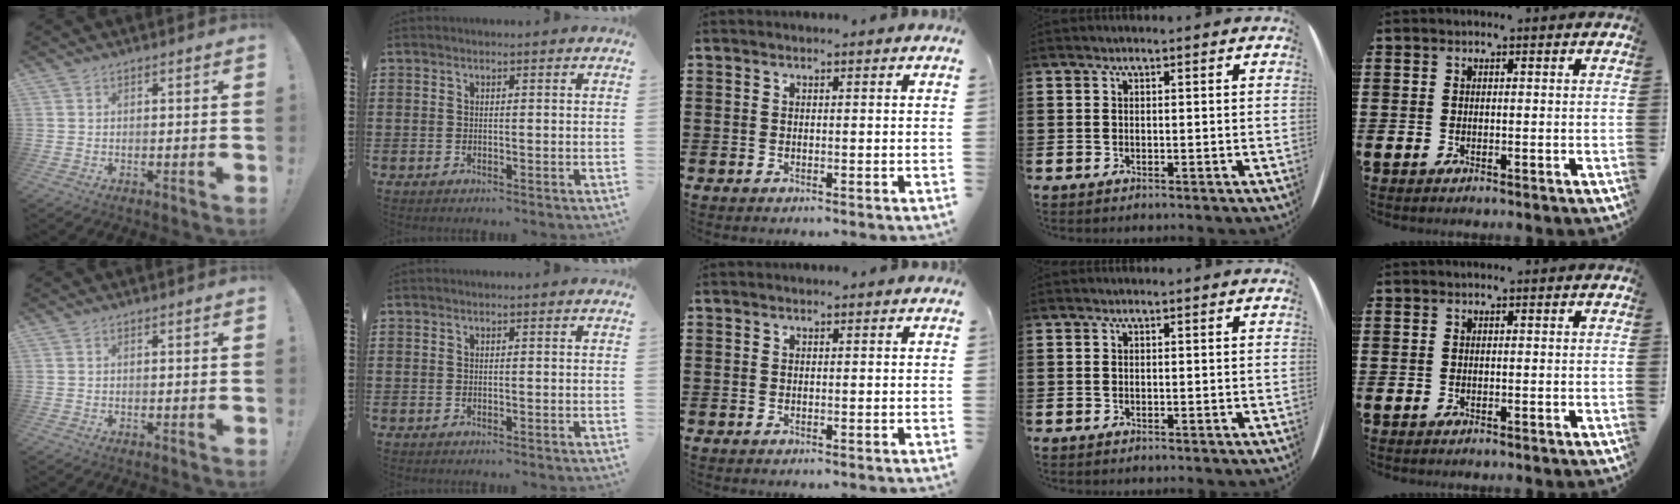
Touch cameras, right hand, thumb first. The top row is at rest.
{}